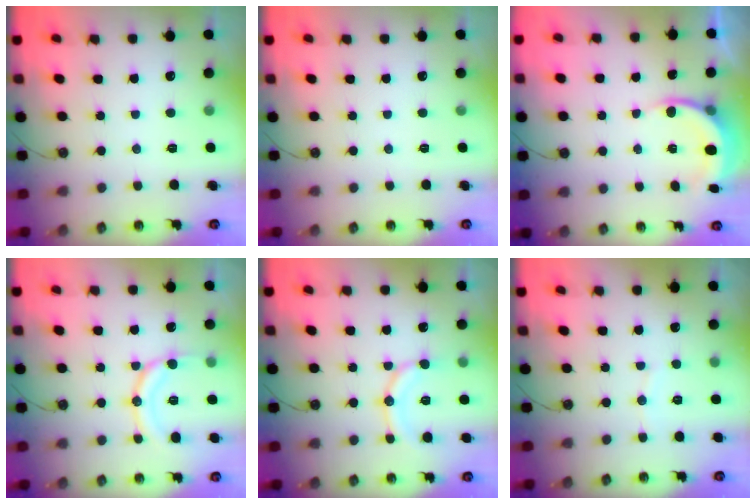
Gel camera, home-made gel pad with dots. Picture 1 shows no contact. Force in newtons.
{"total": 0.0}
{"total": 6.3, "press": 6.2, "slide": 1.0}
{"total": 12.8, "press": 12.7, "slide": 1.2}
{"total": 13.9, "press": 13.5, "slide": 3.3}
{"total": 3.7, "press": 3.6, "slide": 0.4}